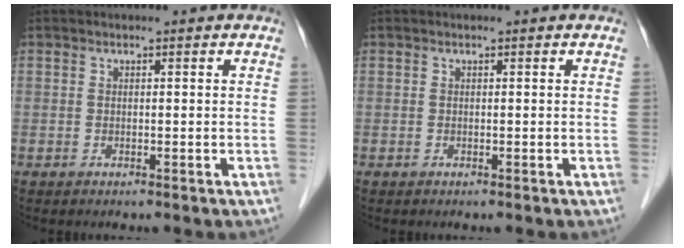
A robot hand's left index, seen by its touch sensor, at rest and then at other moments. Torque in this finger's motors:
{"motor_torque": [0.00, 0.00, 0.00, 0.00]}